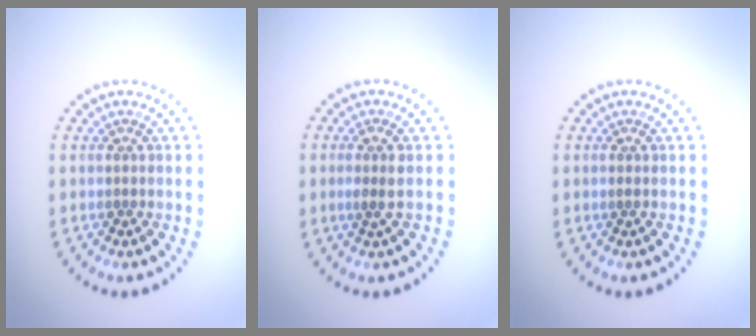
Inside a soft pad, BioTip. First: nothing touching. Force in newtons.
{"total": 1.4, "press": 1.2, "slide": 0.7}
{"total": 0.5, "press": 0.5, "slide": 0.2}